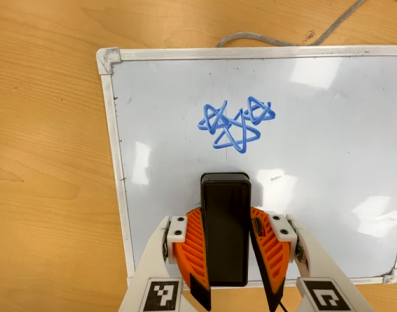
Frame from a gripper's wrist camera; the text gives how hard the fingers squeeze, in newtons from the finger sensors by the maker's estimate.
{"total": 9.2, "left": 7.5, "right": 11.0}